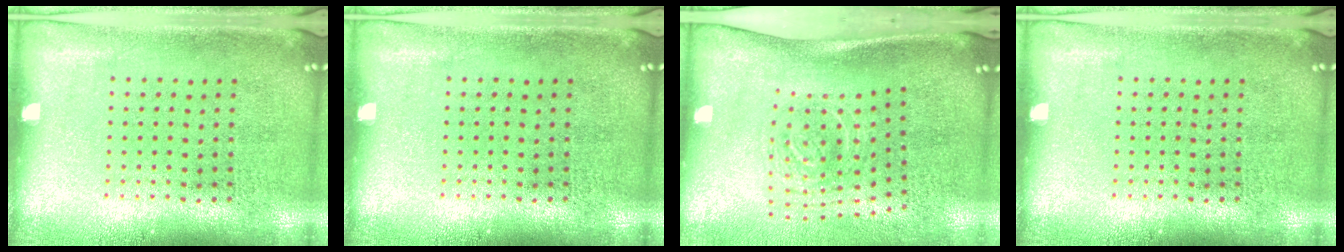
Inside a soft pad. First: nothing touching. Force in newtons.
{"total": 0.0}
{"total": 1.9, "press": 1.4, "slide": 1.4}
{"total": 0.0}